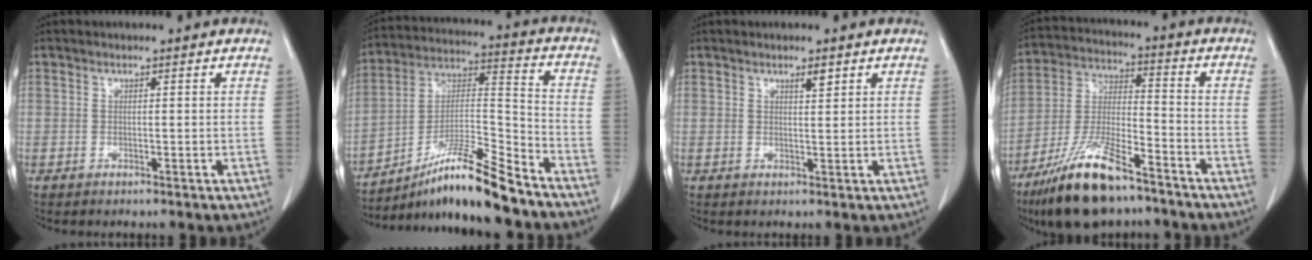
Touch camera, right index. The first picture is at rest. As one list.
[{"total": 15.0, "force": [-11.8, 0.3, 9.3], "torque": [-0.166, 0.008, -0.203]}, {"total": 1.6, "force": [1.1, 0.3, 1.1], "torque": [-0.020, -0.003, 0.018]}, {"total": 15.2, "force": [-10.7, 3.5, 10.2], "torque": [-0.210, -0.018, -0.196]}]